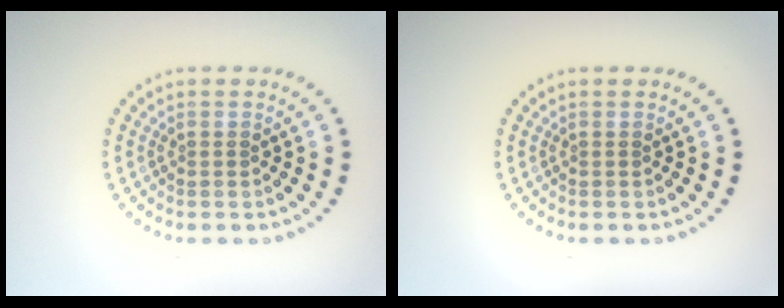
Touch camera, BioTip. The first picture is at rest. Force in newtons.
{"total": 0.0}